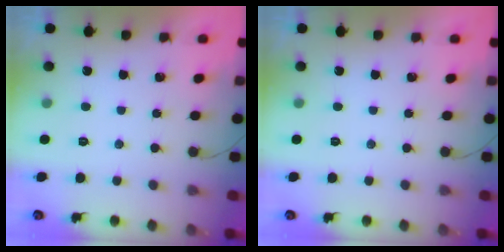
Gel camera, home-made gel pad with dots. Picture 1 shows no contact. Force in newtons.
{"total": 0.0}